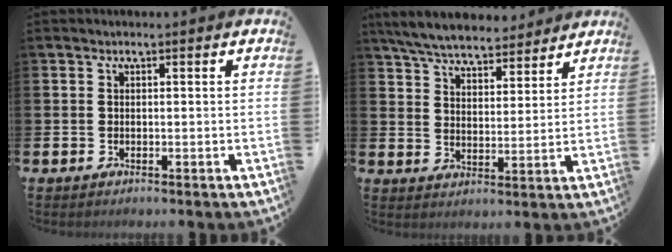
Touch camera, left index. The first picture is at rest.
{"total": 6.7, "force": [6.4, 1.4, 1.4], "torque": [-0.055, -0.031, 0.114]}